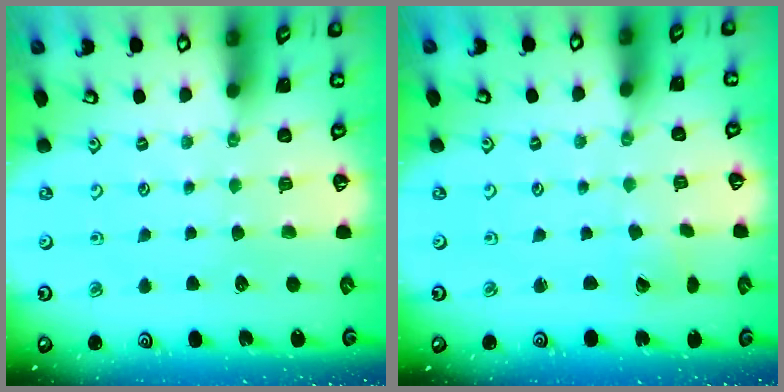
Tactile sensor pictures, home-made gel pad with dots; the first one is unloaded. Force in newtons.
{"total": 0.7, "press": 0.7, "slide": 0.1}